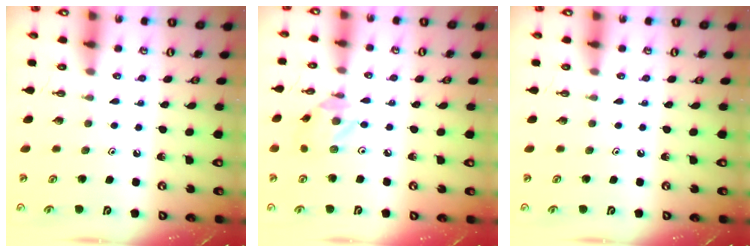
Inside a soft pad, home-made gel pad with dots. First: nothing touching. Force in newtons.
{"total": 4.0, "press": 4.0, "slide": 0.2}
{"total": 0.0}